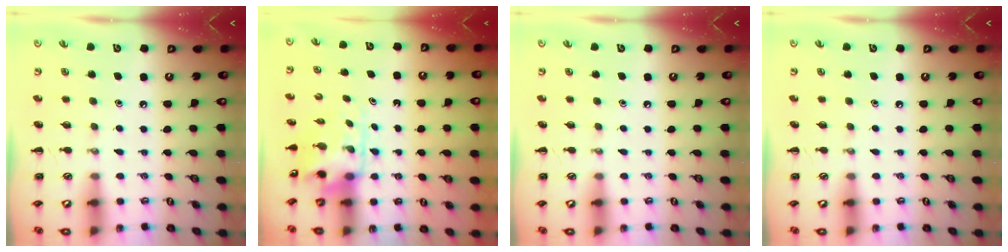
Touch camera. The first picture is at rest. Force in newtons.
{"total": 4.6, "press": 4.5, "slide": 0.7}
{"total": 0.0}
{"total": 0.0}